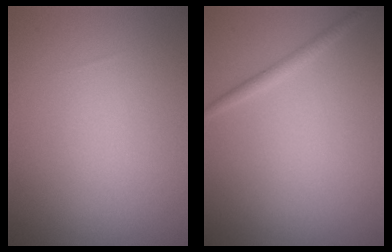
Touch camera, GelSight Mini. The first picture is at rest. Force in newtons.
{"total": 1.1, "press": 1.1, "slide": 0.1}